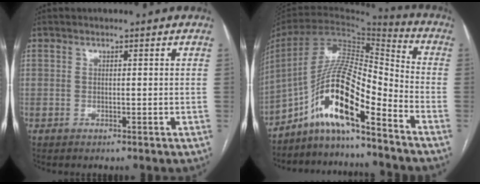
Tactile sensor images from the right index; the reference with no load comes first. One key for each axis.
{"total": 14.4, "fx": -9.1, "fy": 2.0, "fz": 10.9, "tx": -0.202, "ty": 0.019, "tz": -0.162}